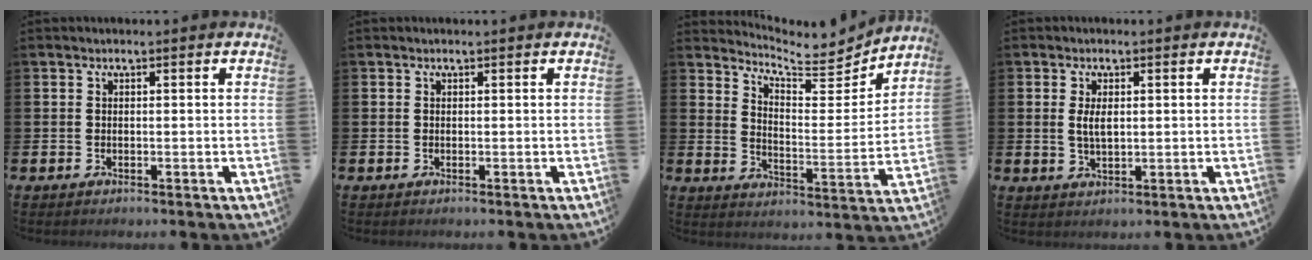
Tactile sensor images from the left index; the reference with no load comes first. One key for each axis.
{"total": 0.0}
{"total": 6.8, "fx": 6.6, "fy": 1.2, "fz": 1.2, "tx": -0.032, "ty": -0.066, "tz": 0.107}
{"total": 2.9, "fx": 0.7, "fy": 1.3, "fz": 2.5, "tx": -0.040, "ty": 0.001, "tz": 0.008}